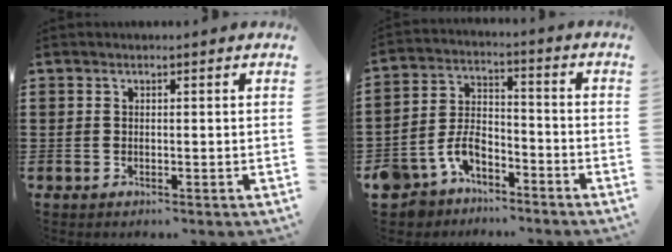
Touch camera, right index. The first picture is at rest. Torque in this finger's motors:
{"motor_torque": [1.31, 0.83, 0.51, 0.11]}